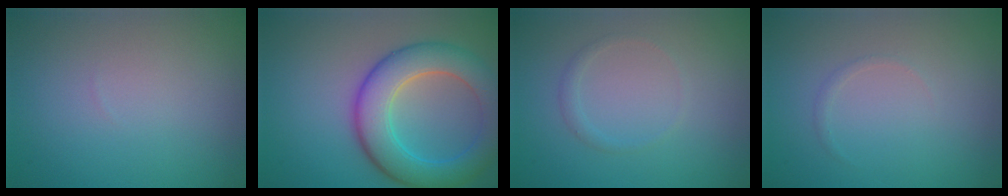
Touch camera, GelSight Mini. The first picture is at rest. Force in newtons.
{"total": 7.4, "press": 7.4, "slide": 0.4}
{"total": 0.9, "press": 0.8, "slide": 0.1}
{"total": 0.5, "press": 0.5, "slide": 0.1}